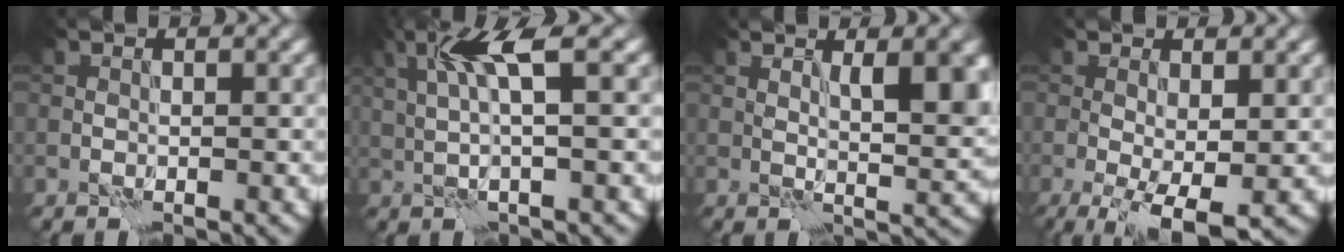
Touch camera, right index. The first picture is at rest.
{"total": 4.7, "force": [1.5, 0.6, 4.4], "torque": [-0.091, 0.005, 0.031]}
{"total": 5.9, "force": [1.7, 1.7, 5.4], "torque": [-0.074, -0.001, 0.031]}
{"total": 5.5, "force": [-1.6, 1.7, 5.0], "torque": [-0.093, -0.013, -0.022]}